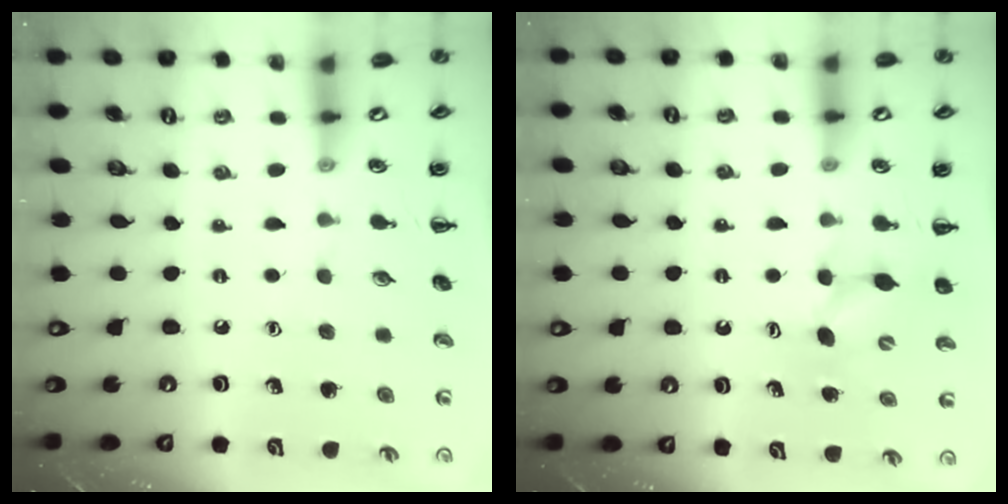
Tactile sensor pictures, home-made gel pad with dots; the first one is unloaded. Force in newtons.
{"total": 5.0, "press": 4.9, "slide": 1.0}